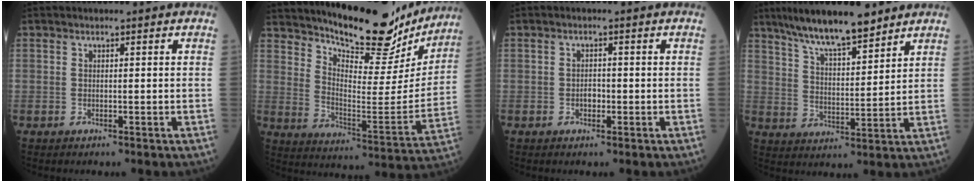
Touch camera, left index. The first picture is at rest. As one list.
[{"total": 20.2, "force": [18.0, 5.0, 7.7], "torque": [-0.115, -0.040, 0.254]}, {"total": 1.4, "force": [-0.5, 0.9, 1.0], "torque": [-0.016, 0.004, -0.008]}, {"total": 11.6, "force": [9.5, 1.8, 6.4], "torque": [-0.116, 0.011, 0.168]}]